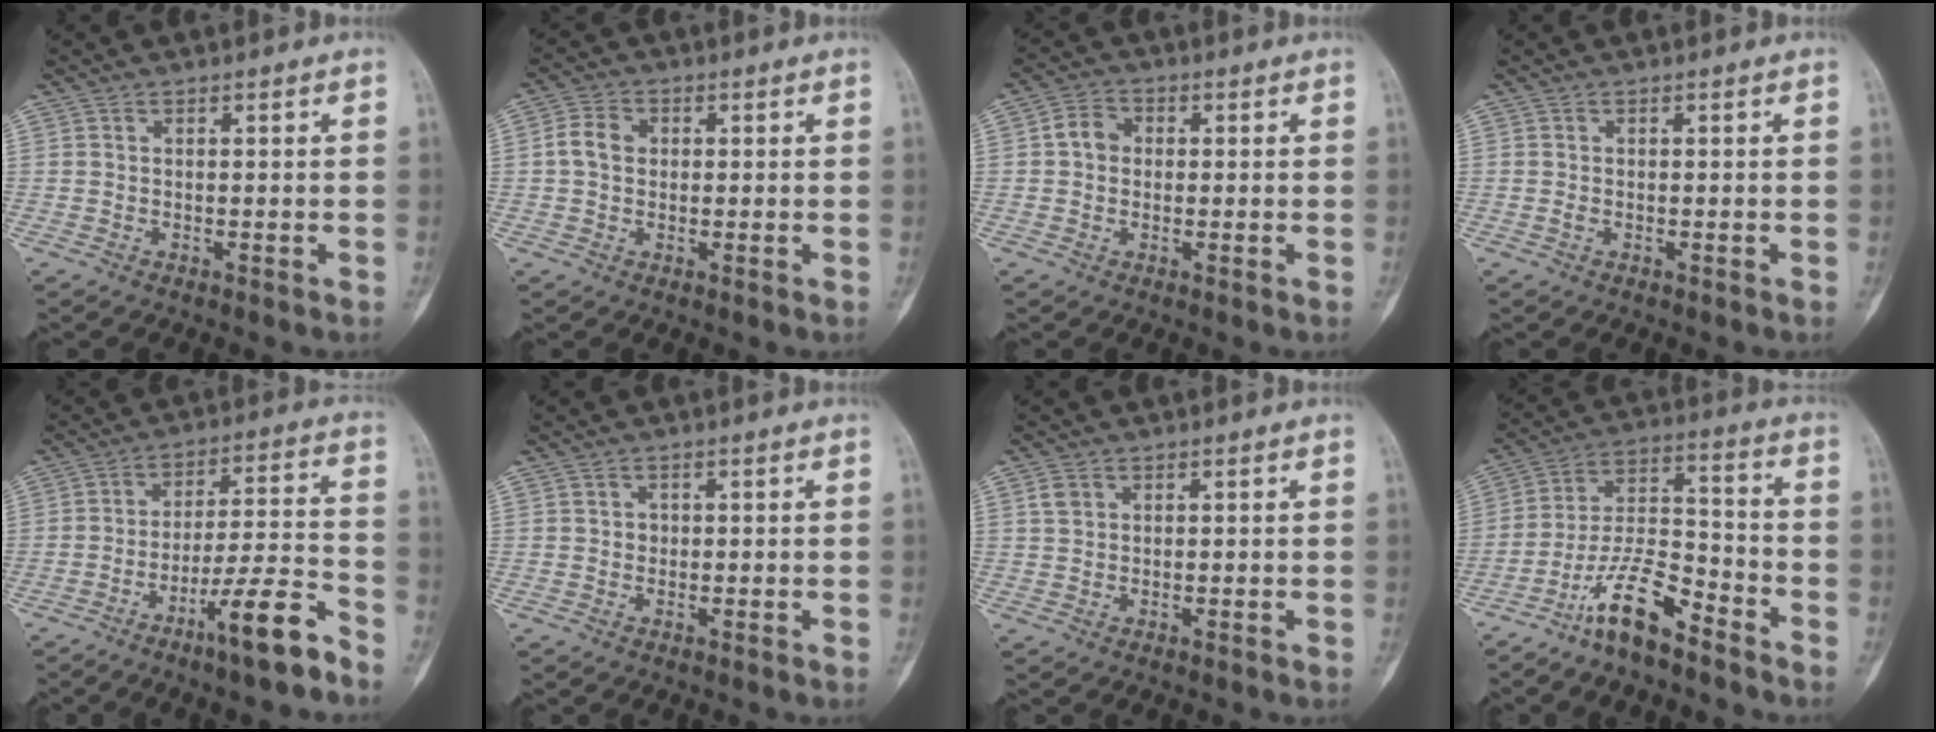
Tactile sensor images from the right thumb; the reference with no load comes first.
{"total": 4.6, "force": [0.3, 3.6, 2.8], "torque": [-0.045, 0.012, 0.000]}
{"total": 4.1, "force": [0.2, 3.4, 2.2], "torque": [-0.028, 0.011, -0.005]}
{"total": 0.5, "force": [-0.2, 0.3, 0.4], "torque": [-0.011, -0.001, -0.005]}
{"total": 12.5, "force": [-8.2, 1.6, 9.3], "torque": [-0.152, 0.062, -0.135]}
{"total": 1.2, "force": [0.1, 1.1, 0.4], "torque": [0.002, 0.004, 0.000]}
{"total": 1.9, "force": [0.8, 1.4, 0.9], "torque": [-0.011, 0.004, 0.016]}
{"total": 11.9, "force": [-8.5, 3.6, 7.5], "torque": [-0.141, 0.077, -0.164]}